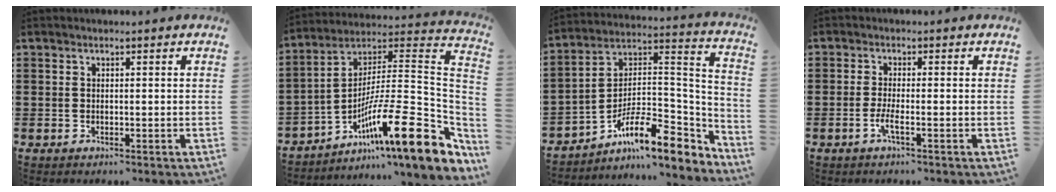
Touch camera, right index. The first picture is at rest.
{"total": 17.1, "force": [-8.3, 2.8, 14.8], "torque": [-0.228, -0.010, -0.147]}
{"total": 11.8, "force": [-7.4, 4.3, 8.2], "torque": [-0.149, 0.003, -0.139]}
{"total": 2.6, "force": [-1.2, 0.2, 2.3], "torque": [-0.054, -0.008, -0.026]}